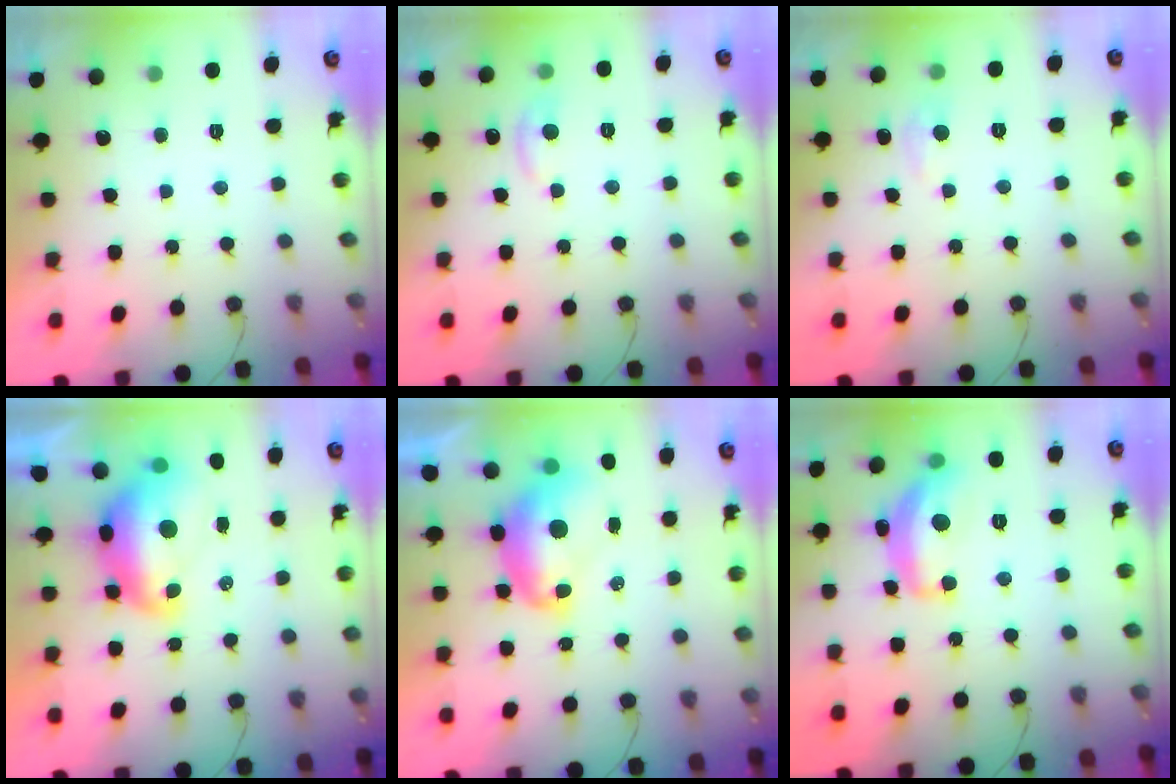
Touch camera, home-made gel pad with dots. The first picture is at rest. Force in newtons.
{"total": 6.3, "press": 6.3, "slide": 0.7}
{"total": 4.4, "press": 4.4, "slide": 0.7}
{"total": 12.1, "press": 12.0, "slide": 1.5}
{"total": 10.1, "press": 10.0, "slide": 1.1}
{"total": 14.2, "press": 14.1, "slide": 1.0}